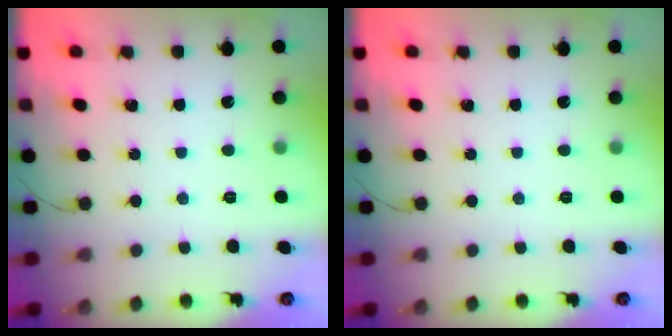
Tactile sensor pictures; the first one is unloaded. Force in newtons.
{"total": 0.0}